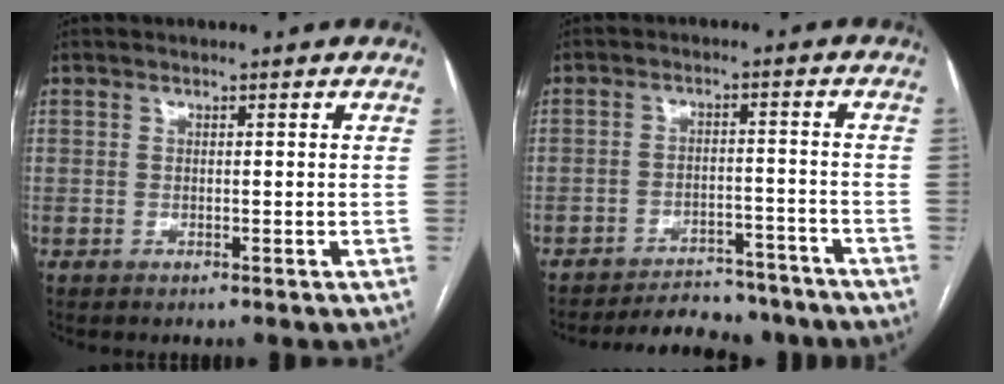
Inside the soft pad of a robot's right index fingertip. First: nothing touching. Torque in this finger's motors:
{"motor_torque": [0.65, -1.49, 0.39, 0.03]}